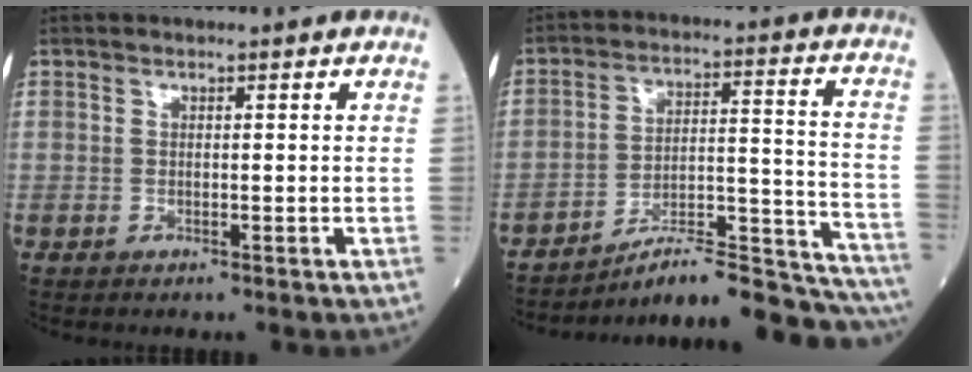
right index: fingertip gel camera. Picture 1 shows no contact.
{"total": 20.4, "force": [-19.3, 0.7, 6.3], "torque": [-0.051, 0.034, -0.279]}